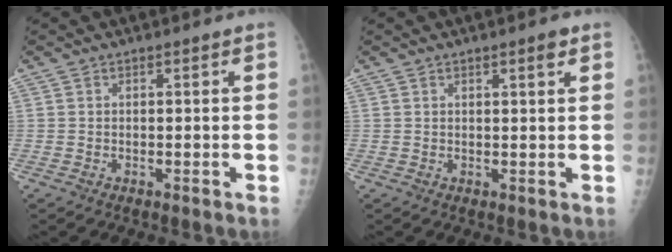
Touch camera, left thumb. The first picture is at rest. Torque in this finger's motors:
{"motor_torque": [-0.02, 0.11, -0.07, -0.10, 0.07]}